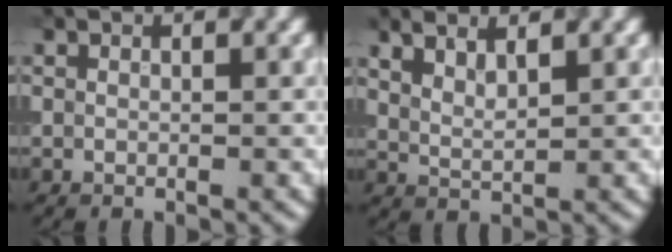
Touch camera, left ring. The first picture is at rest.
{"total": 2.4, "force": [1.9, 0.6, 1.3], "torque": [-0.024, -0.001, 0.040]}